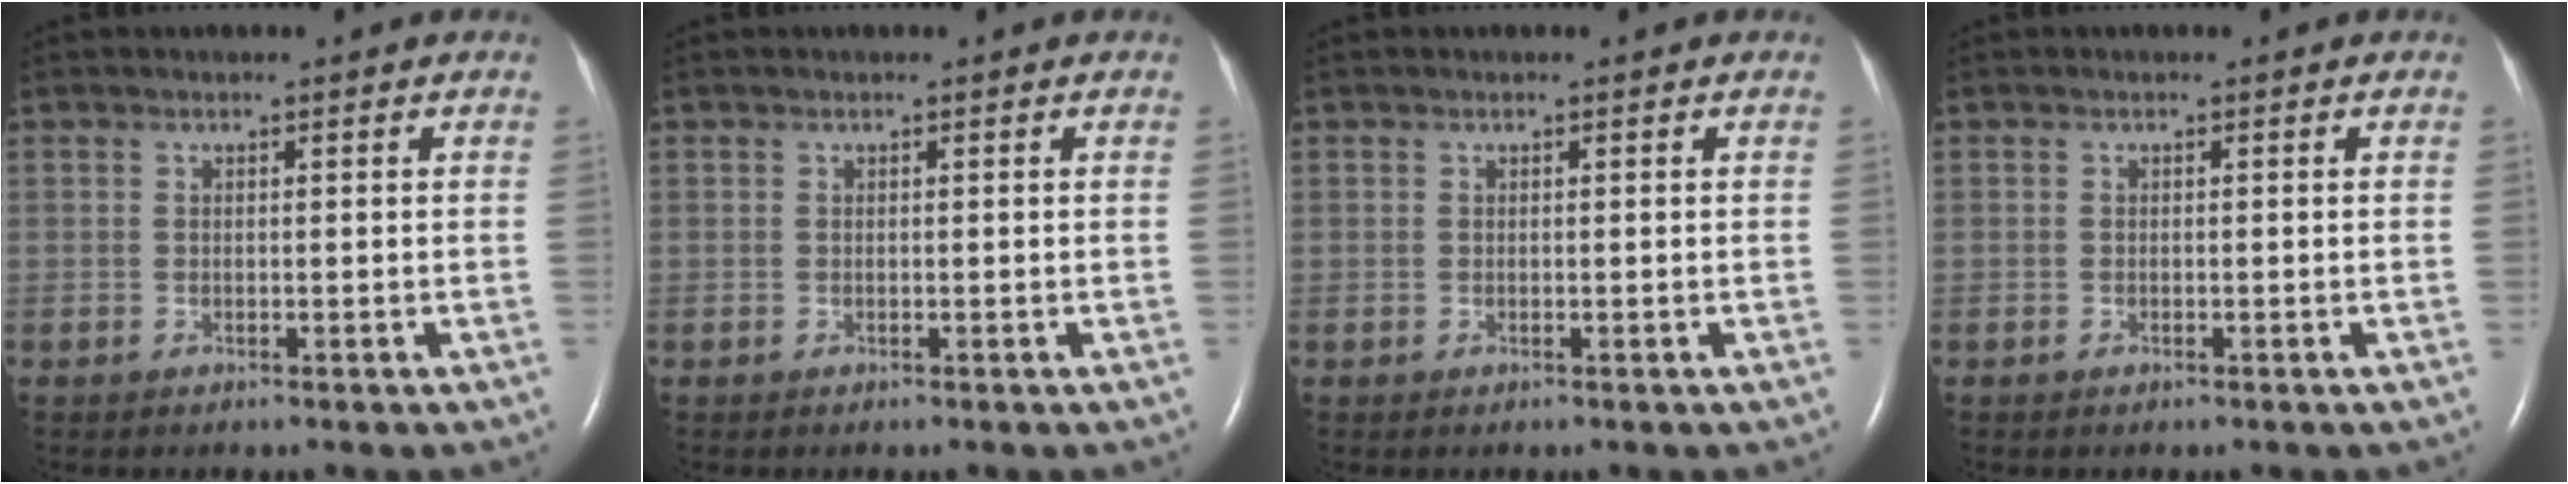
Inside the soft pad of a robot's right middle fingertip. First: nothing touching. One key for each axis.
{"total": 0.0}
{"total": 0.0}
{"total": 0.0}